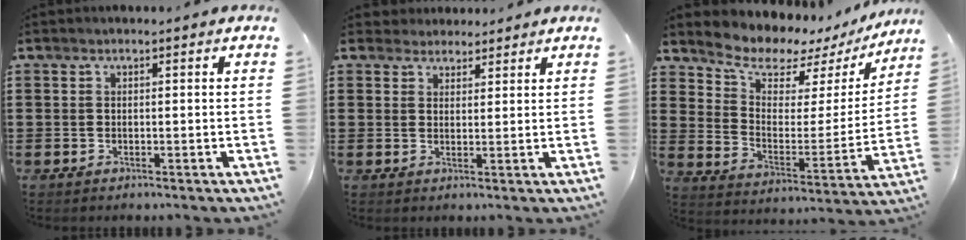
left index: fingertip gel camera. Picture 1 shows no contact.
{"total": 2.6, "force": [2.3, 1.2, -0.2], "torque": [-0.005, 0.006, 0.045]}
{"total": 6.2, "force": [5.7, 2.1, 1.4], "torque": [-0.058, -0.047, 0.094]}